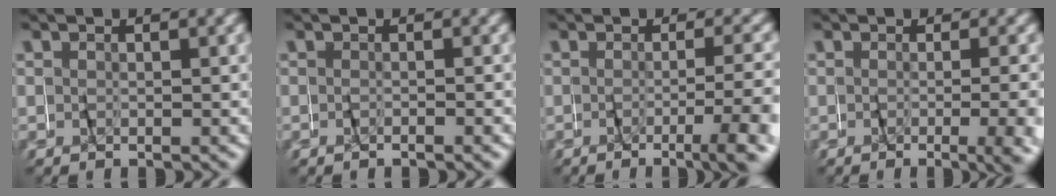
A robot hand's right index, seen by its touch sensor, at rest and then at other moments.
{"total": 0.7, "force": [-0.4, -0.1, 0.6], "torque": [-0.021, -0.001, -0.008]}
{"total": 4.5, "force": [-2.9, -0.9, 3.3], "torque": [-0.036, -0.007, -0.044]}
{"total": 4.3, "force": [-1.9, -0.2, 3.9], "torque": [-0.044, -0.013, -0.025]}